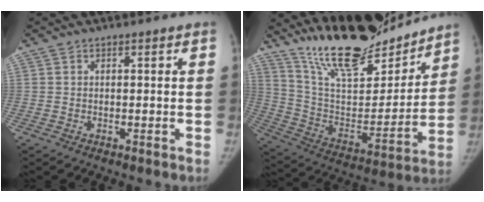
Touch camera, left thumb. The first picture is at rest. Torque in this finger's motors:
{"motor_torque": [0.31, -0.06, 1.38, -1.39, 0.07]}